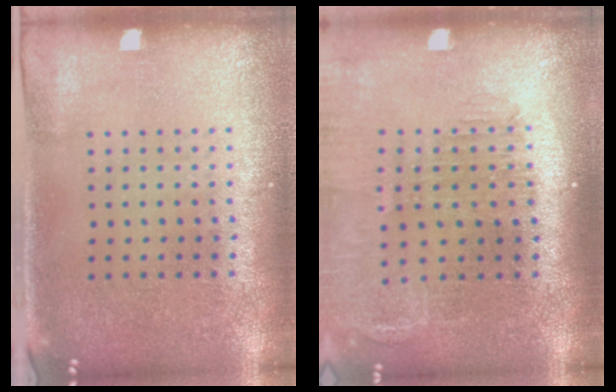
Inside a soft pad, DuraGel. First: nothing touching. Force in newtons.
{"total": 1.4, "press": 1.3, "slide": 0.3}